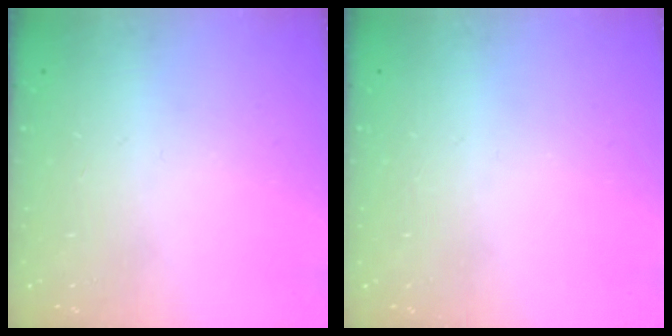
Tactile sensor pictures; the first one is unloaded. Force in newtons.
{"total": 0.0}